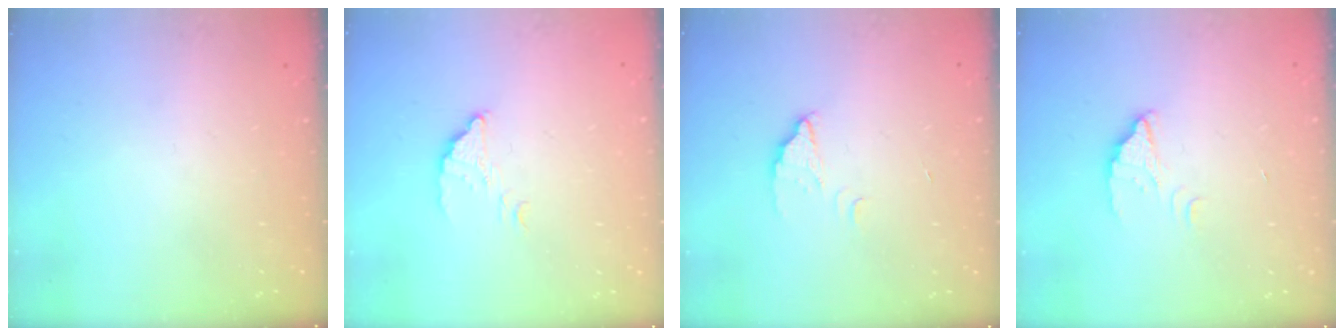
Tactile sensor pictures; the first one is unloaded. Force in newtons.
{"total": 2.2, "press": 2.2, "slide": 0.0}
{"total": 2.7, "press": 2.6, "slide": 0.4}
{"total": 2.1, "press": 2.1, "slide": 0.1}